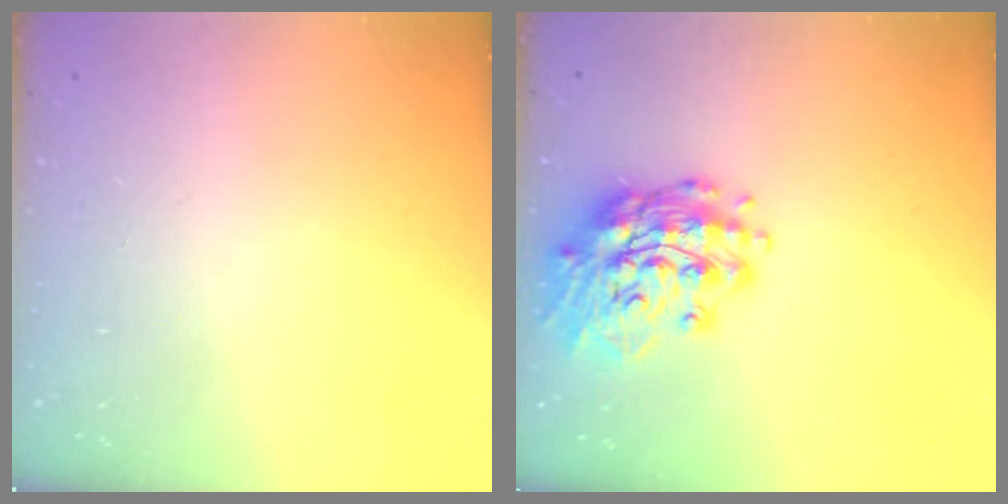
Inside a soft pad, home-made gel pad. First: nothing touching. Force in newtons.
{"total": 16.9, "press": 16.6, "slide": 3.1}